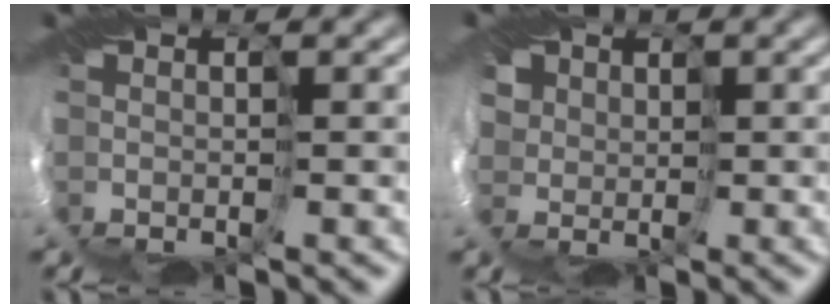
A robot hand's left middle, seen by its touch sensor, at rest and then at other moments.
{"total": 6.3, "force": [3.1, 5.0, 2.5], "torque": [-0.055, 0.018, 0.036]}